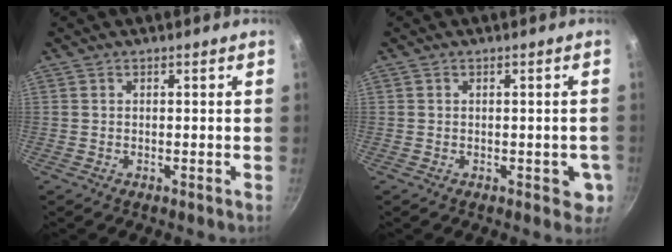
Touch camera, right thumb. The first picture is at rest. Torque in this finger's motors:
{"motor_torque": [0.85, 0.41, -0.29, 0.15, 0.02]}